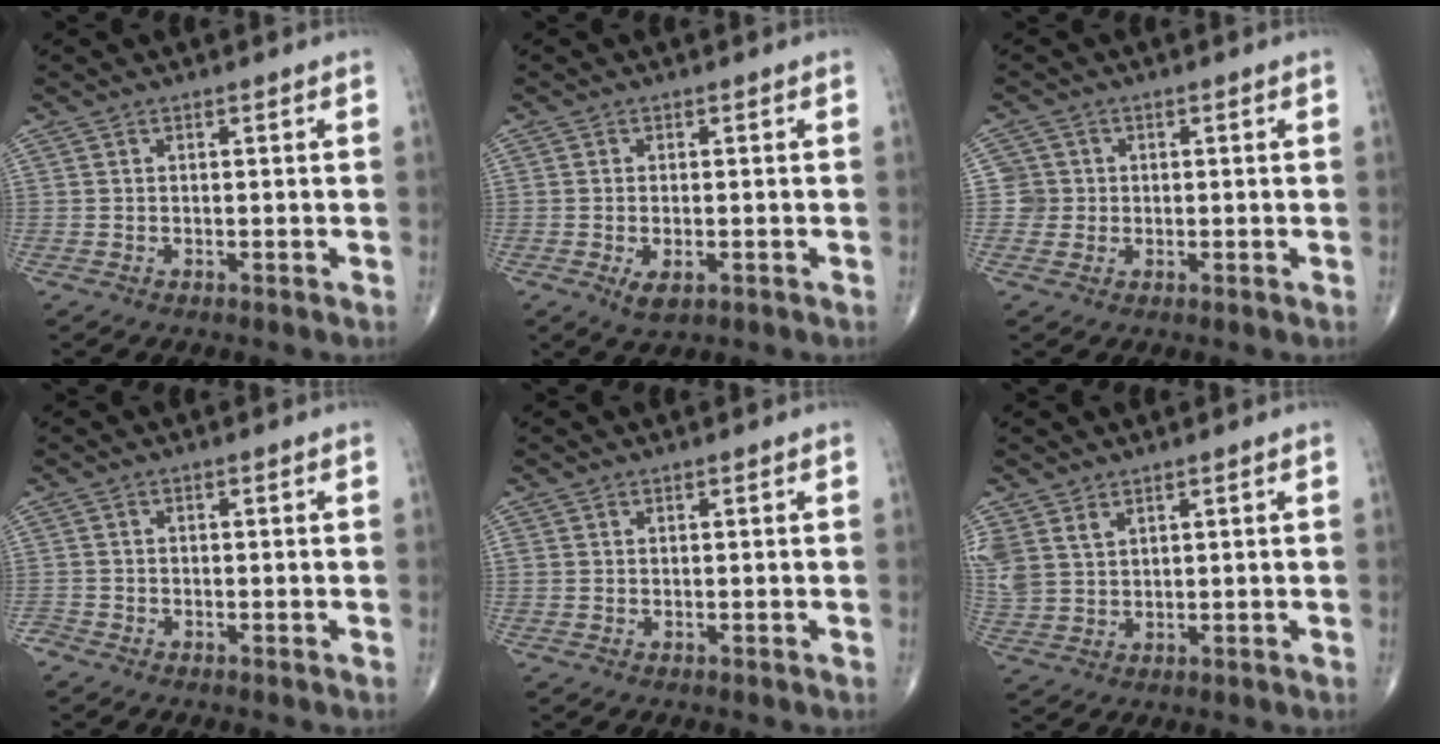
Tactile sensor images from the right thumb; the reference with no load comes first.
{"total": 3.5, "force": [-1.2, 1.6, 2.8], "torque": [-0.051, -0.005, -0.016]}
{"total": 2.9, "force": [0.0, 2.9, -0.2], "torque": [0.028, 0.008, -0.004]}
{"total": 1.4, "force": [-1.2, 0.7, 0.0], "torque": [0.003, -0.001, -0.026]}
{"total": 0.6, "force": [0.2, 0.5, 0.2], "torque": [-0.001, 0.003, 0.004]}
{"total": 7.4, "force": [3.7, 5.2, 3.8], "torque": [-0.091, -0.003, 0.089]}